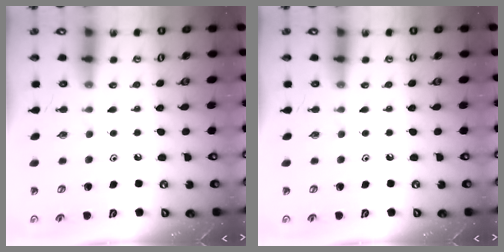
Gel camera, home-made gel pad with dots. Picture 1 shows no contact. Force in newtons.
{"total": 0.0}